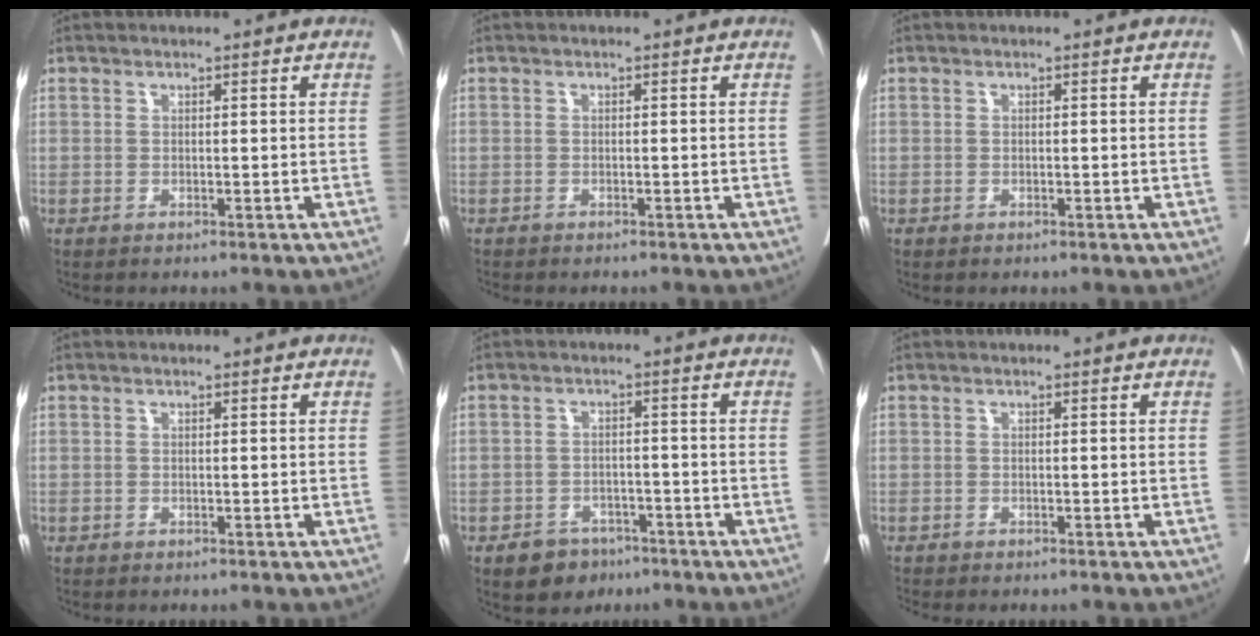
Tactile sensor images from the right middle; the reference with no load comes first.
{"total": 1.4, "force": [-1.2, 0.3, 0.8], "torque": [-0.013, -0.001, -0.012]}
{"total": 0.5, "force": [0.5, 0.0, 0.0], "torque": [-0.003, 0.004, 0.008]}
{"total": 0.0}
{"total": 4.5, "force": [-2.8, 3.3, 1.4], "torque": [-0.020, 0.009, -0.037]}
{"total": 2.6, "force": [-2.2, 0.5, 1.2], "torque": [-0.017, -0.003, -0.026]}